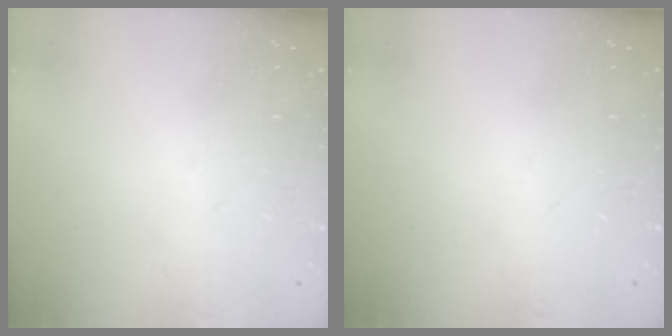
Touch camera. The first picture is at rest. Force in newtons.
{"total": 0.0}